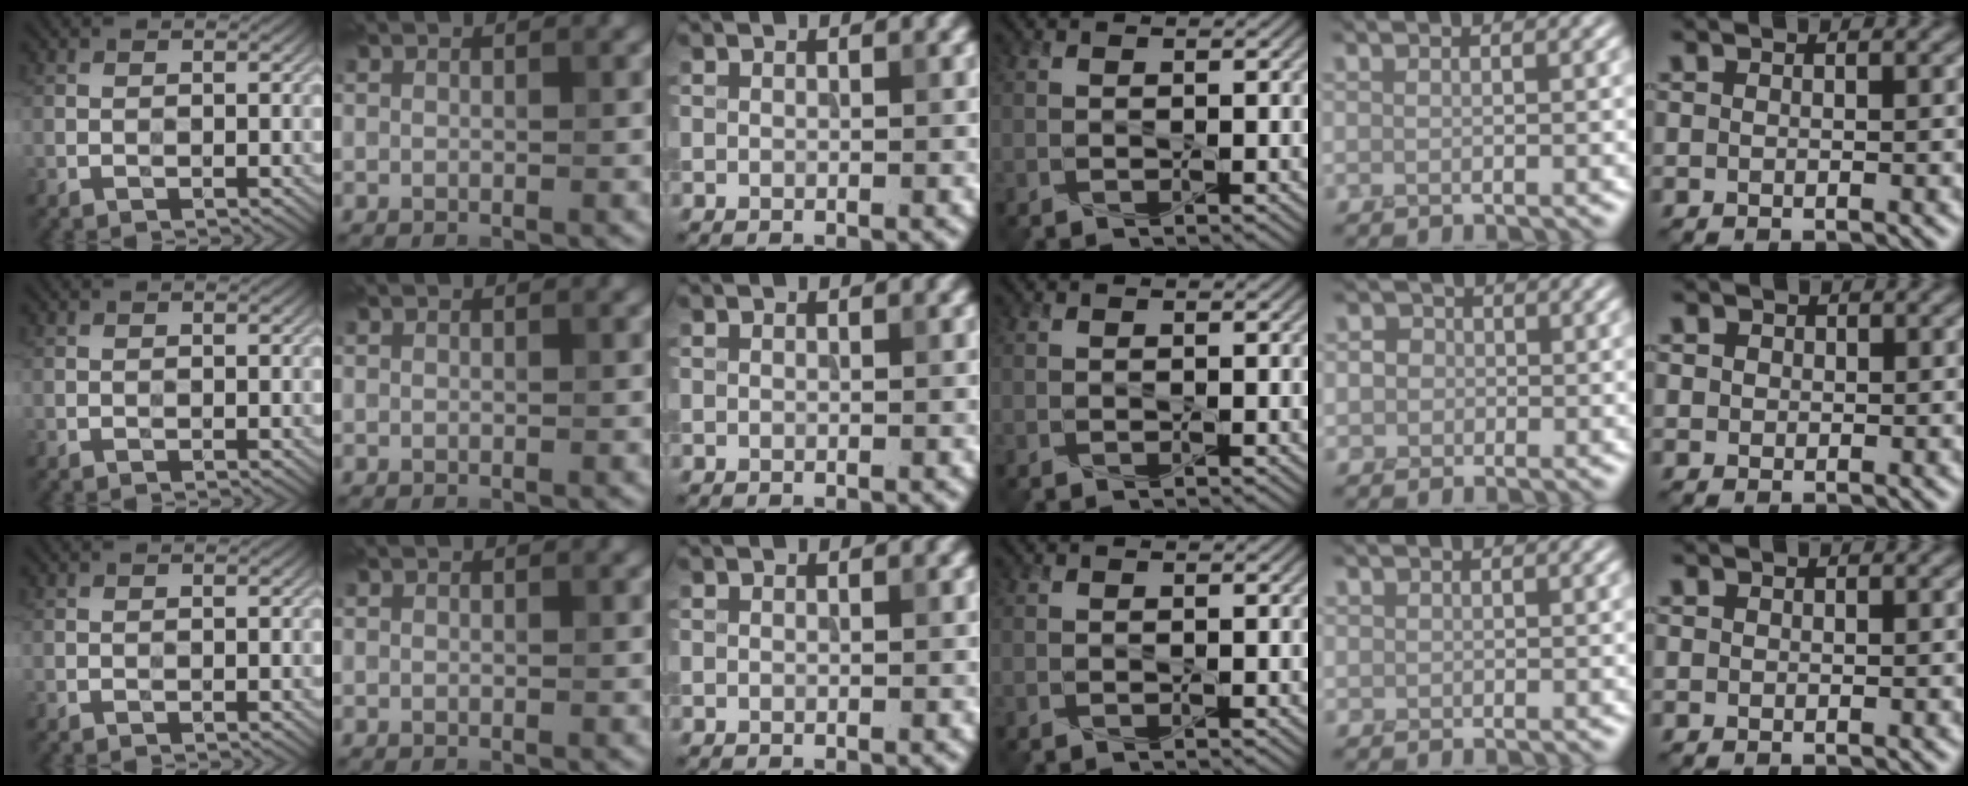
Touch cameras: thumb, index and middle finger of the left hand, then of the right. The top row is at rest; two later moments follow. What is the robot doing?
{"motion": "press", "object": "stapler"}